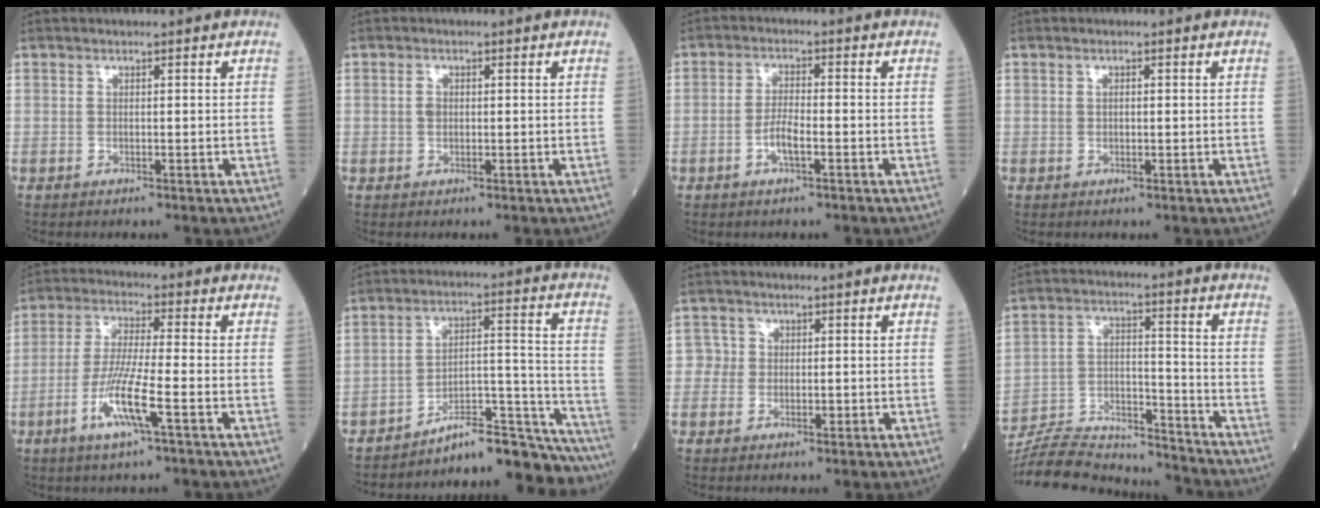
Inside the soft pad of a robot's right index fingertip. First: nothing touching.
{"total": 1.4, "force": [0.2, 1.0, 1.0], "torque": [-0.019, 0.001, 0.002]}
{"total": 3.6, "force": [-1.5, 0.7, 3.2], "torque": [-0.063, 0.002, -0.029]}
{"total": 0.7, "force": [0.2, 0.4, 0.6], "torque": [-0.012, 0.000, 0.004]}
{"total": 8.7, "force": [-3.5, 0.1, 7.9], "torque": [-0.160, -0.010, -0.070]}
{"total": 16.6, "force": [-16.2, 0.7, 3.6], "torque": [-0.024, 0.059, -0.231]}
{"total": 2.3, "force": [0.0, 2.3, 0.3], "torque": [0.009, 0.007, -0.007]}
{"total": 18.8, "force": [-18.1, 2.6, 4.1], "torque": [-0.094, 0.012, -0.289]}